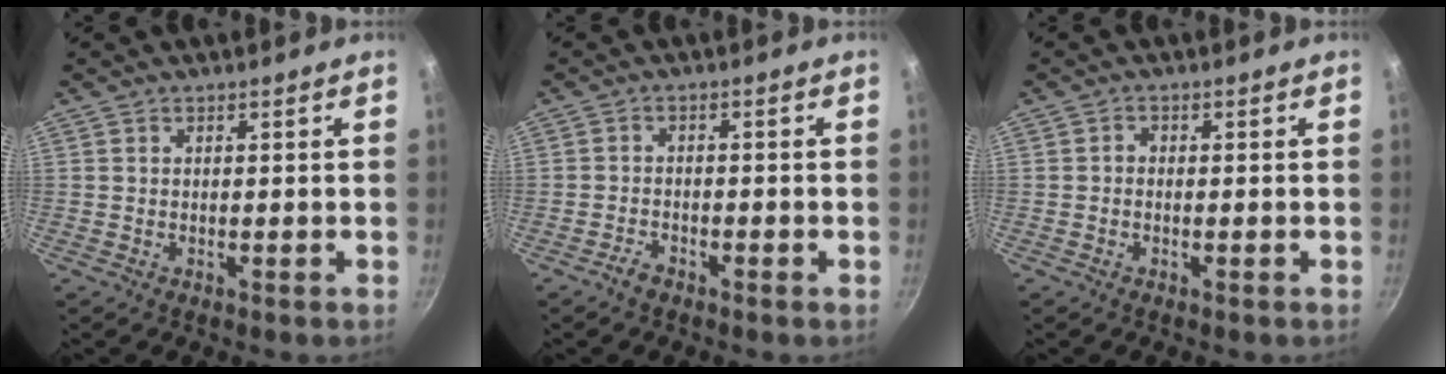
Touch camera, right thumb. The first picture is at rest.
{"total": 2.2, "force": [-1.8, 0.7, 1.0], "torque": [-0.024, 0.016, -0.032]}
{"total": 0.9, "force": [-0.3, 0.7, 0.5], "torque": [-0.007, 0.005, -0.007]}